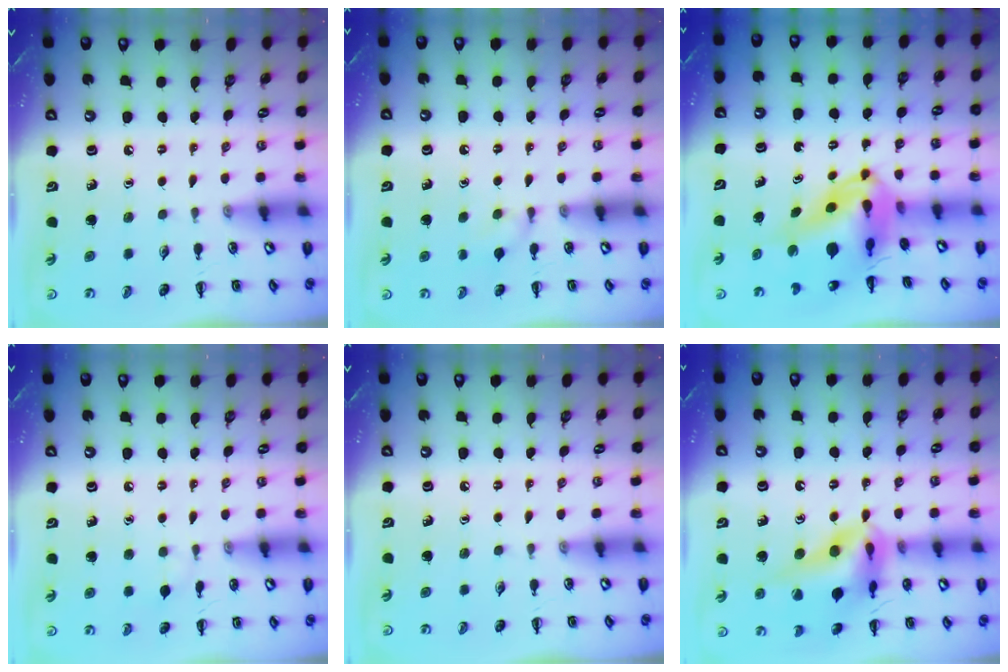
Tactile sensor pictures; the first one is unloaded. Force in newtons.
{"total": 6.3, "press": 5.9, "slide": 2.2}
{"total": 9.6, "press": 9.1, "slide": 3.0}
{"total": 3.9, "press": 3.6, "slide": 1.5}
{"total": 0.0}
{"total": 18.0, "press": 17.8, "slide": 2.2}